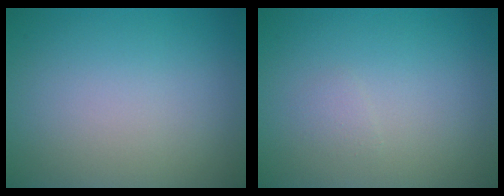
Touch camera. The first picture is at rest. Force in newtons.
{"total": 0.6, "press": 0.6, "slide": 0.1}